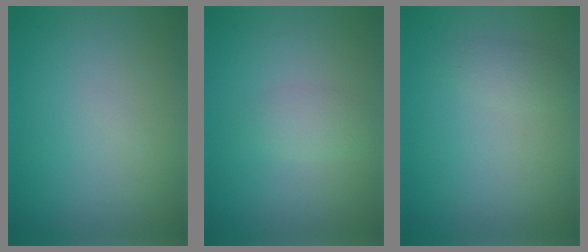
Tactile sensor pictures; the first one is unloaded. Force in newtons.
{"total": 1.4, "press": 1.4, "slide": 0.0}
{"total": 1.2, "press": 1.2, "slide": 0.0}